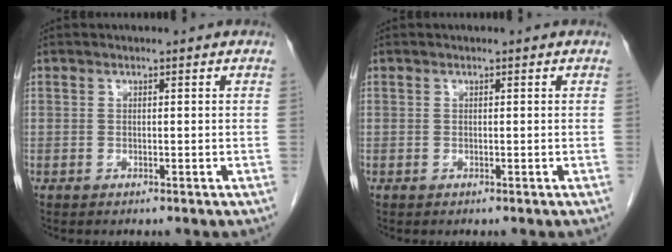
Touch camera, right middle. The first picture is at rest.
{"total": 0.0}